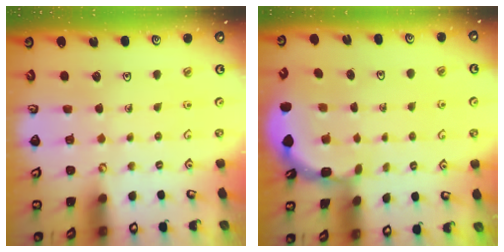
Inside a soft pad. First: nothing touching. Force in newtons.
{"total": 2.3, "press": 2.3, "slide": 0.1}